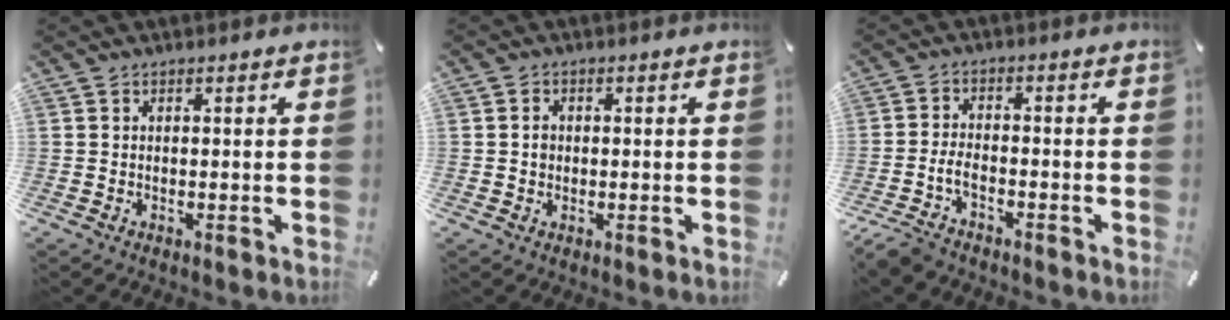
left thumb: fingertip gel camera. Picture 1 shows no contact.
{"total": 1.9, "force": [-0.1, 1.7, 0.9], "torque": [-0.012, 0.003, -0.005]}
{"total": 4.9, "force": [-3.5, 2.1, 2.7], "torque": [-0.071, 0.010, -0.069]}